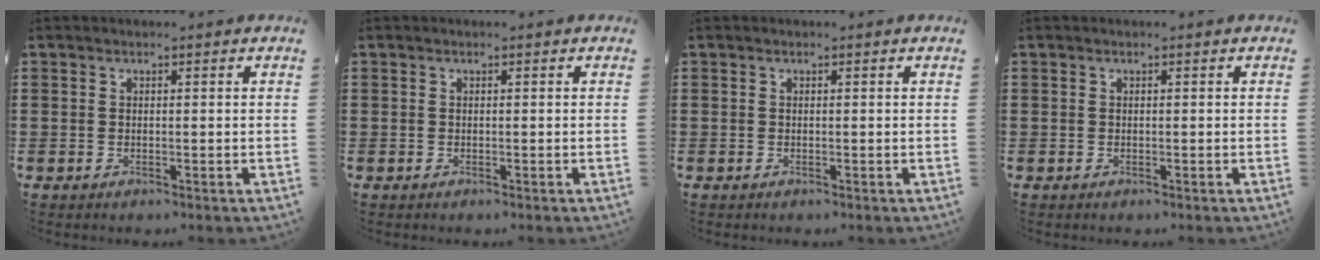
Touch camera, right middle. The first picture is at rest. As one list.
[{"total": 0.0}, {"total": 0.0}, {"total": 0.0}]